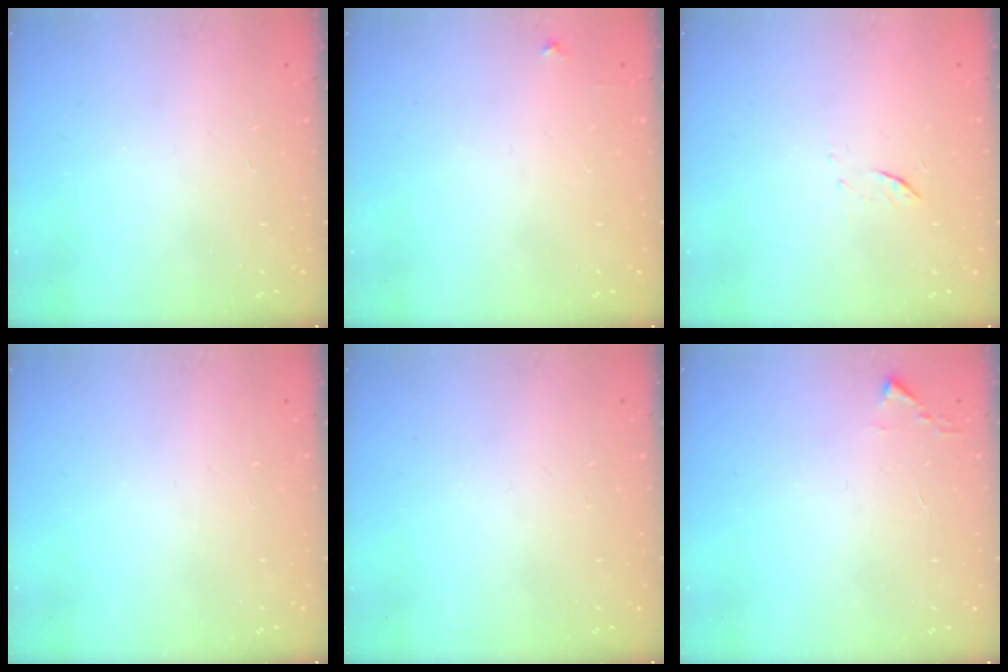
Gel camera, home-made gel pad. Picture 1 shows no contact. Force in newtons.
{"total": 4.1, "press": 4.1, "slide": 0.6}
{"total": 5.2, "press": 5.1, "slide": 0.7}
{"total": 0.0}
{"total": 0.0}
{"total": 2.4, "press": 2.4, "slide": 0.3}